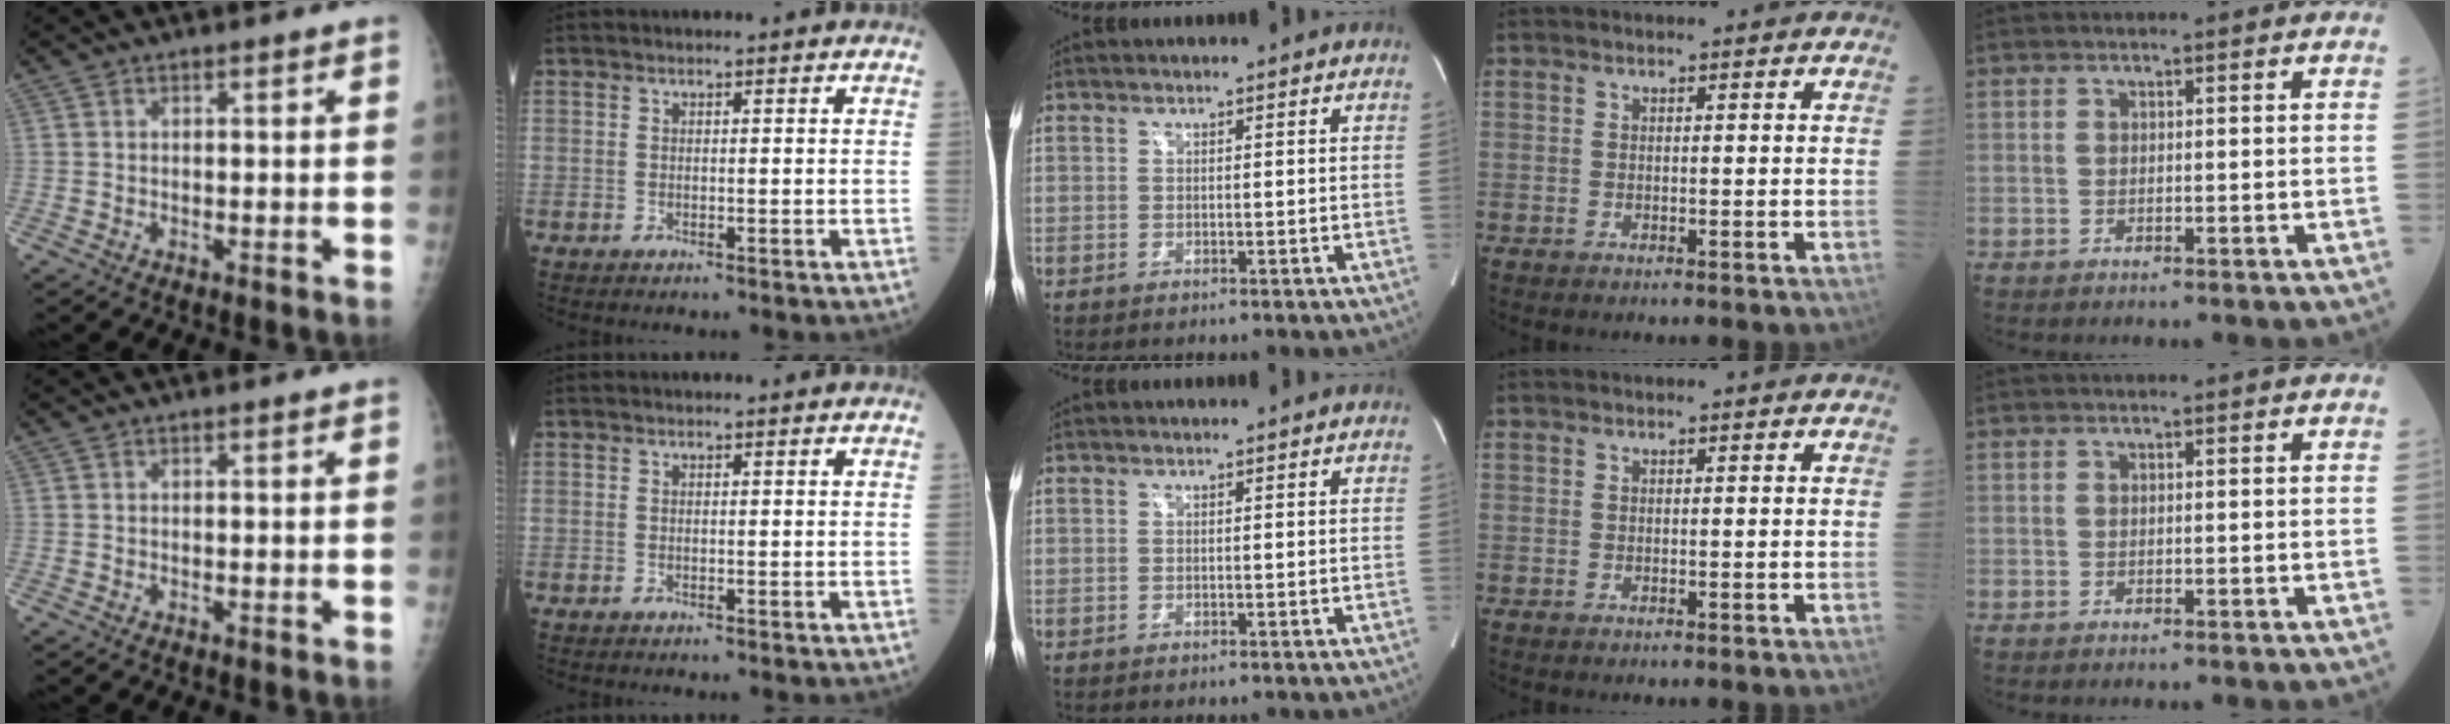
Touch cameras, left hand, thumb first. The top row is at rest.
{}